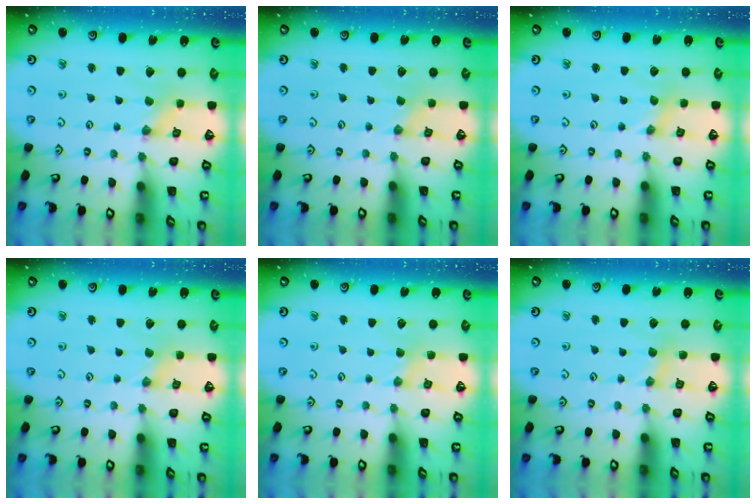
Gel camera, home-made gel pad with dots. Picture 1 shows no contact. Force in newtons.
{"total": 0.0}
{"total": 0.0}
{"total": 0.0}
{"total": 1.9, "press": 1.8, "slide": 0.3}
{"total": 2.7, "press": 2.7, "slide": 0.3}